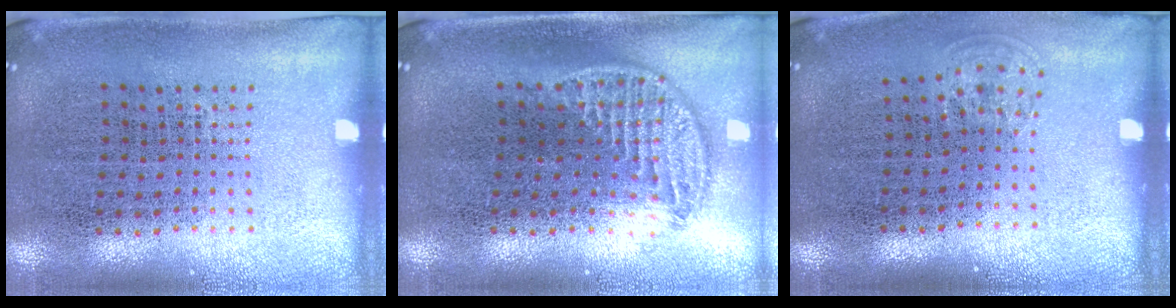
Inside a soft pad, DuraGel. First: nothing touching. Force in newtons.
{"total": 1.3, "press": 1.2, "slide": 0.7}
{"total": 0.8, "press": 0.6, "slide": 0.5}